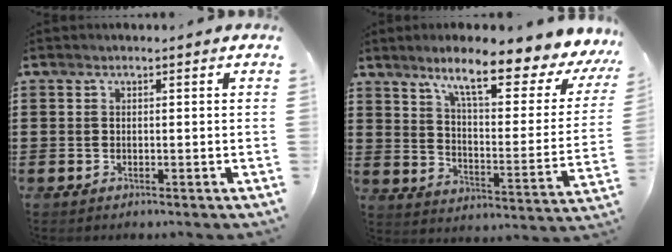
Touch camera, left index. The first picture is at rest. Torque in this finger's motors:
{"motor_torque": [2.13, -0.01, 1.05, 0.21]}